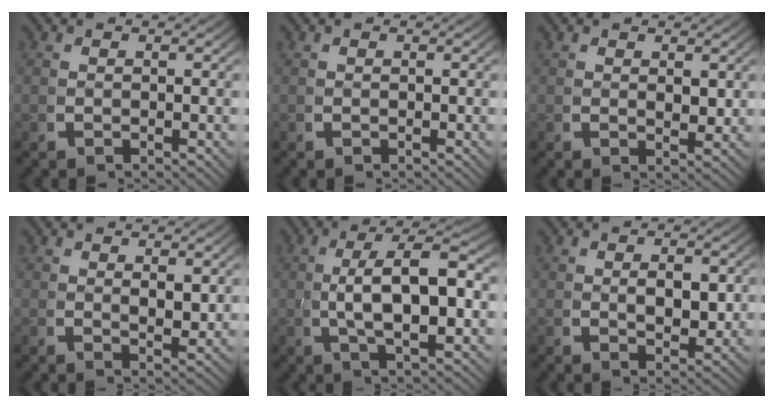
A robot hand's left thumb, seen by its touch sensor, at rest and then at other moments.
{"total": 0.0}
{"total": 1.2, "force": [0.8, 0.5, 0.7], "torque": [-0.012, -0.011, 0.019]}
{"total": 1.6, "force": [1.0, 0.5, 1.1], "torque": [-0.020, -0.012, 0.024]}
{"total": 7.8, "force": [0.4, 3.4, 7.0], "torque": [-0.132, -0.010, 0.015]}
{"total": 2.8, "force": [0.4, 1.7, 2.1], "torque": [-0.031, -0.008, 0.011]}